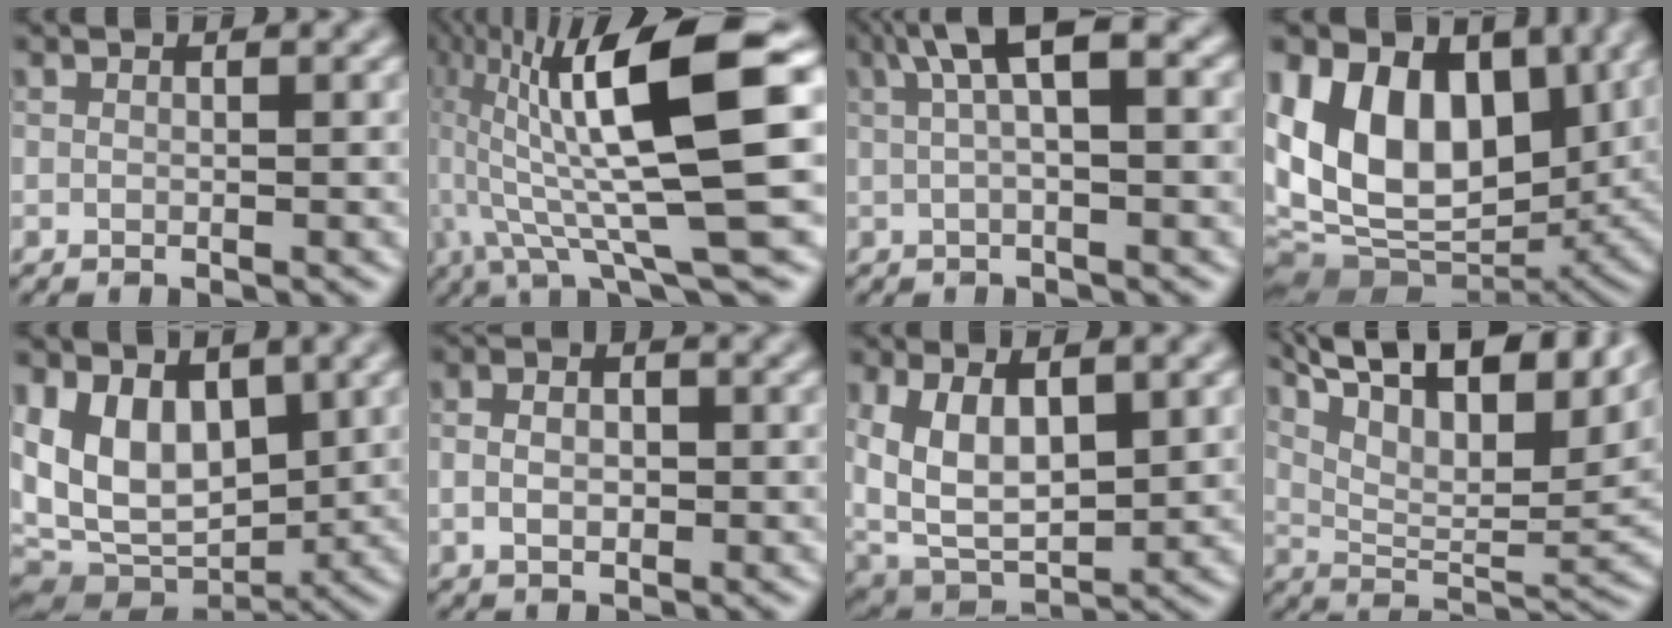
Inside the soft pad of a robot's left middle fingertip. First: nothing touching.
{"total": 14.5, "force": [3.4, 3.0, 13.8], "torque": [-0.240, 0.013, 0.068]}
{"total": 5.1, "force": [1.7, 1.3, 4.7], "torque": [-0.076, 0.016, 0.024]}
{"total": 14.8, "force": [2.9, 10.2, 10.3], "torque": [-0.184, 0.003, 0.055]}
{"total": 8.5, "force": [1.7, 5.6, 6.2], "torque": [-0.110, -0.014, 0.025]}
{"total": 2.6, "force": [-0.1, 1.6, 2.0], "torque": [-0.039, 0.002, -0.003]}
{"total": 9.0, "force": [1.7, 5.1, 7.2], "torque": [-0.161, -0.011, 0.032]}
{"total": 16.0, "force": [10.4, 5.9, 10.6], "torque": [-0.180, 0.035, 0.154]}